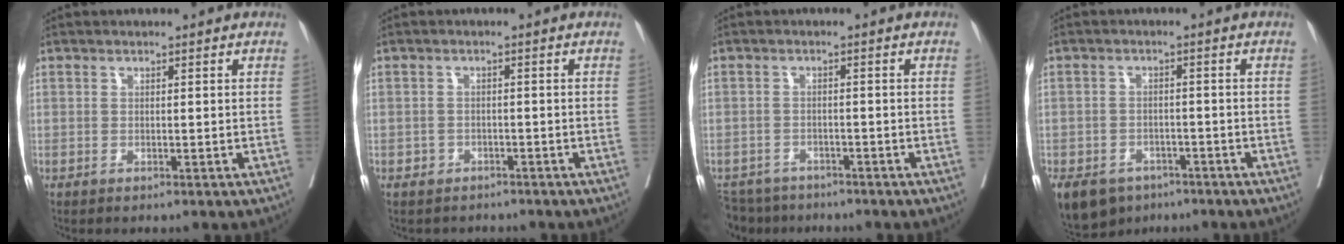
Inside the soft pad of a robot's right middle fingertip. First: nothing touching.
{"total": 2.8, "force": [-2.2, 1.7, 0.0], "torque": [-0.013, 0.004, -0.034]}
{"total": 6.1, "force": [-5.5, 2.6, 0.5], "torque": [-0.004, -0.006, -0.088]}
{"total": 9.6, "force": [-6.3, 6.5, 3.3], "torque": [-0.076, -0.009, -0.093]}